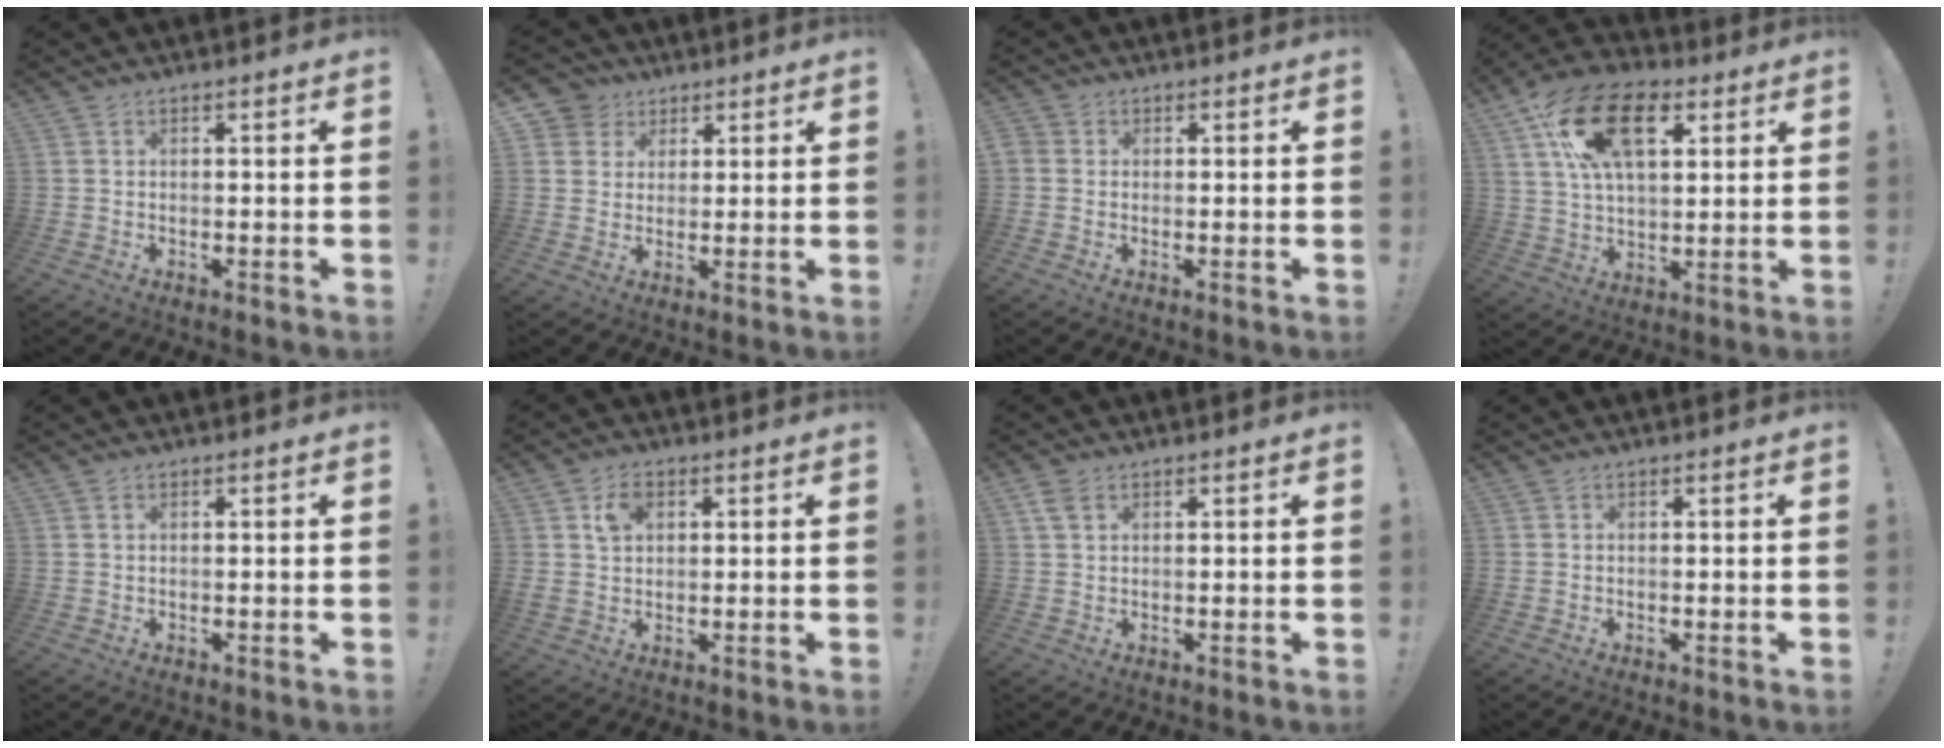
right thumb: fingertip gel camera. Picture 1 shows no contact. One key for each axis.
{"total": 6.2, "fx": 2.8, "fy": 5.5, "fz": 0.8, "tx": -0.018, "ty": -0.016, "tz": 0.057}
{"total": 2.1, "fx": 0.1, "fy": 1.9, "fz": 0.8, "tx": -0.016, "ty": 0.006, "tz": 0.003}
{"total": 19.5, "fx": 7.9, "fy": 11.4, "fz": 13.8, "tx": -0.227, "ty": -0.011, "tz": 0.143}
{"total": 0.6, "fx": 0.3, "fy": 0.4, "fz": 0.4, "tx": -0.015, "ty": 0.005, "tz": 0.008}
{"total": 5.0, "fx": 1.9, "fy": 3.6, "fz": 2.9, "tx": -0.046, "ty": 0.002, "tz": 0.035}
{"total": 3.0, "fx": 1.6, "fy": 1.7, "fz": 1.9, "tx": -0.034, "ty": 0.000, "tz": 0.031}
{"total": 0.0}